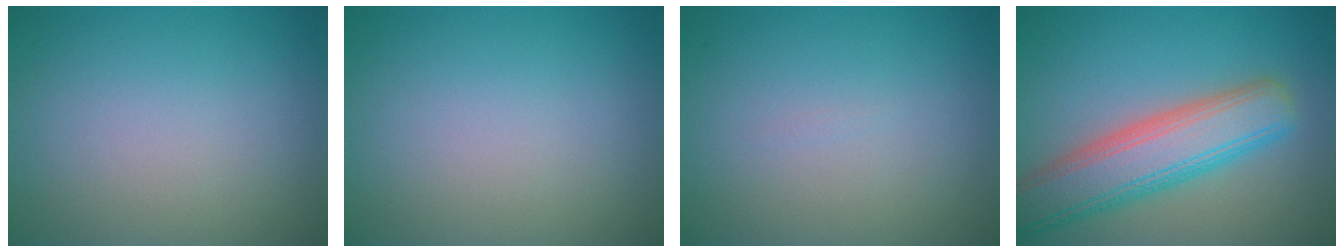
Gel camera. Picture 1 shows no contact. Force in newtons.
{"total": 0.0}
{"total": 0.0}
{"total": 7.7, "press": 7.7, "slide": 0.6}